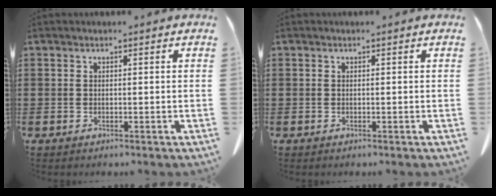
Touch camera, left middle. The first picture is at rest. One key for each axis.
{"total": 0.0}